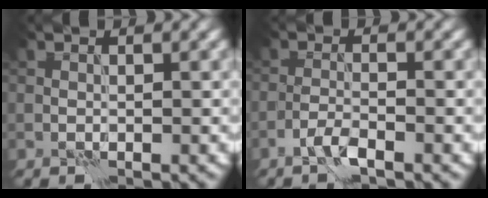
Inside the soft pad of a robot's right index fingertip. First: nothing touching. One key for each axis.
{"total": 1.3, "fx": -1.0, "fy": 0.0, "fz": 0.9, "tx": -0.018, "ty": 0.004, "tz": -0.024}